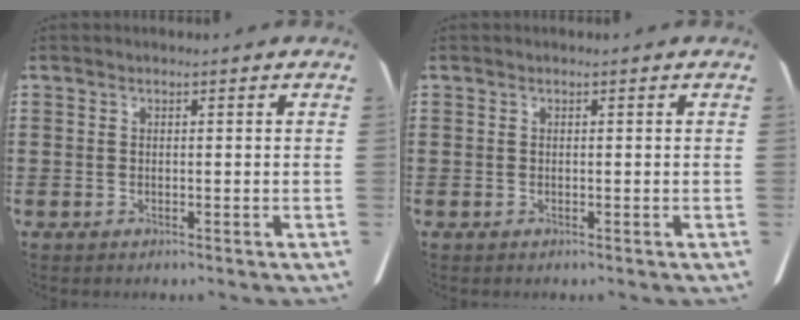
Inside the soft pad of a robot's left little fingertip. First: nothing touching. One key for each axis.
{"total": 0.0}